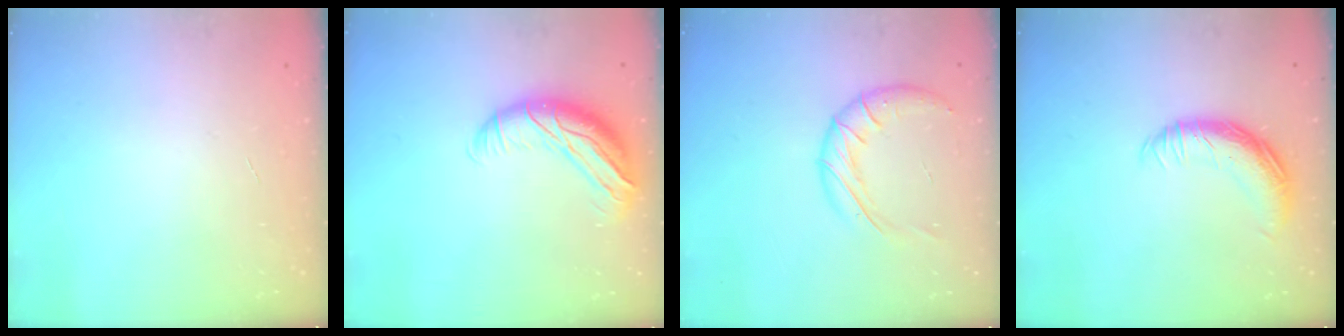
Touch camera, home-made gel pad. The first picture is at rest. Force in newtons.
{"total": 12.3, "press": 11.8, "slide": 3.5}
{"total": 10.5, "press": 10.5, "slide": 0.8}
{"total": 13.8, "press": 13.7, "slide": 0.9}